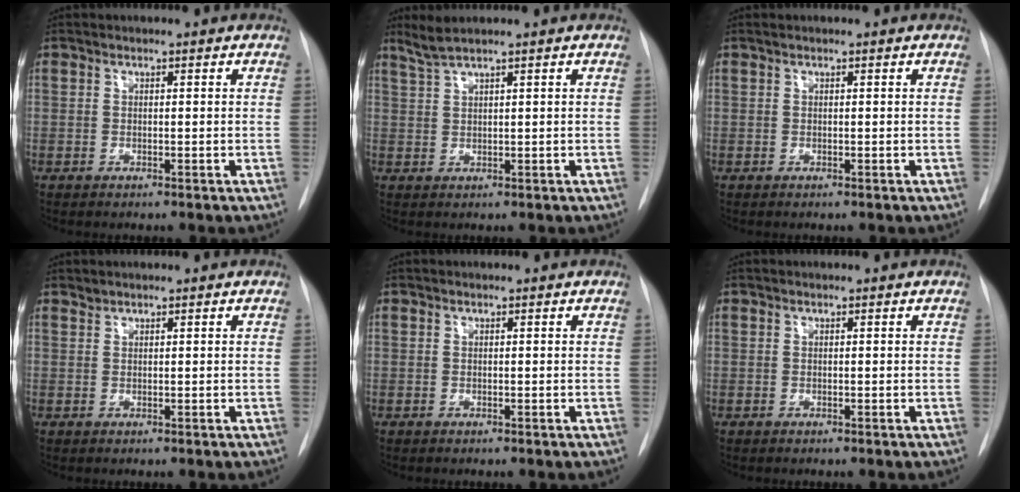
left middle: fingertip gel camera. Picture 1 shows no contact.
{"total": 2.6, "force": [2.2, -0.5, 1.4], "torque": [-0.037, 0.009, 0.050]}
{"total": 0.0}
{"total": 0.5, "force": [0.5, 0.0, -0.1], "torque": [-0.001, 0.001, 0.010]}
{"total": 0.0}
{"total": 0.0}